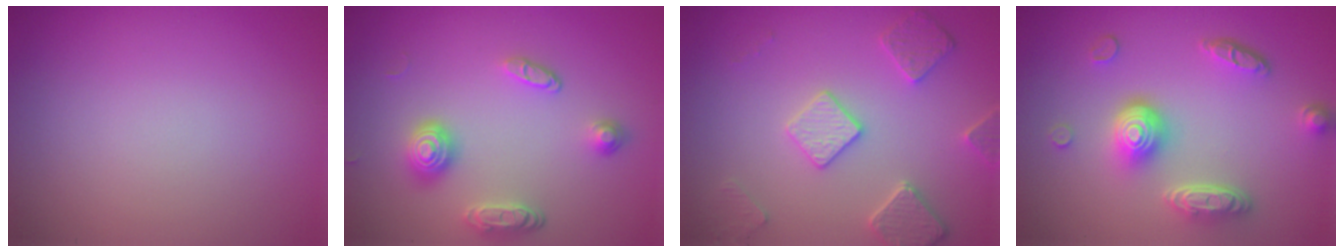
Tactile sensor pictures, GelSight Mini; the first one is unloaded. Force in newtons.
{"total": 3.3, "press": 2.9, "slide": 1.6}
{"total": 4.0, "press": 3.5, "slide": 1.9}
{"total": 4.9, "press": 3.7, "slide": 3.3}